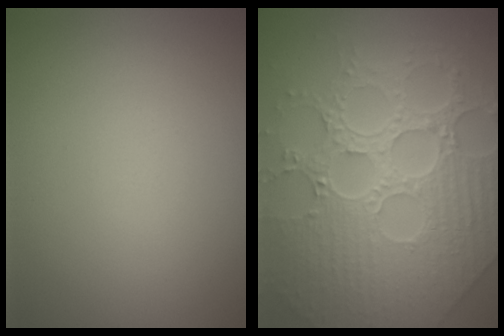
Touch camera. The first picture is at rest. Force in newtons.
{"total": 9.8, "press": 7.2, "slide": 6.6}